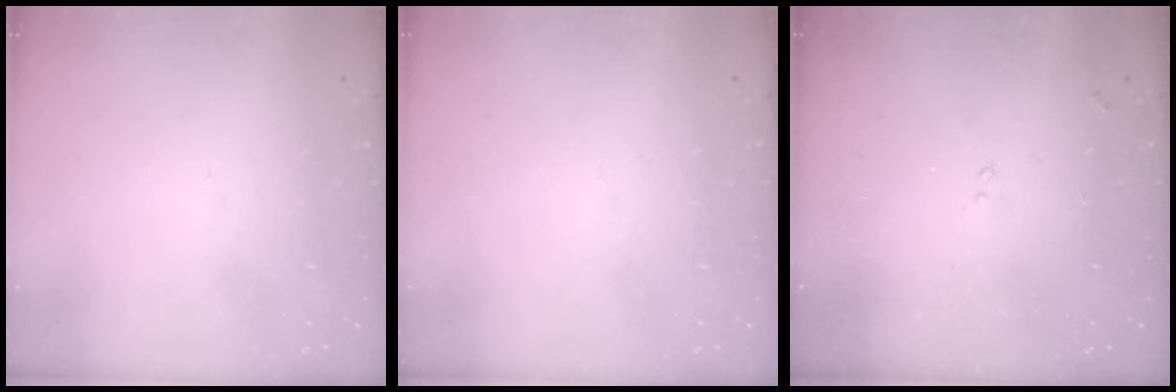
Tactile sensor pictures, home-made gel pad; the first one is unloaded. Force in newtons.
{"total": 0.0}
{"total": 7.3, "press": 7.3, "slide": 0.8}